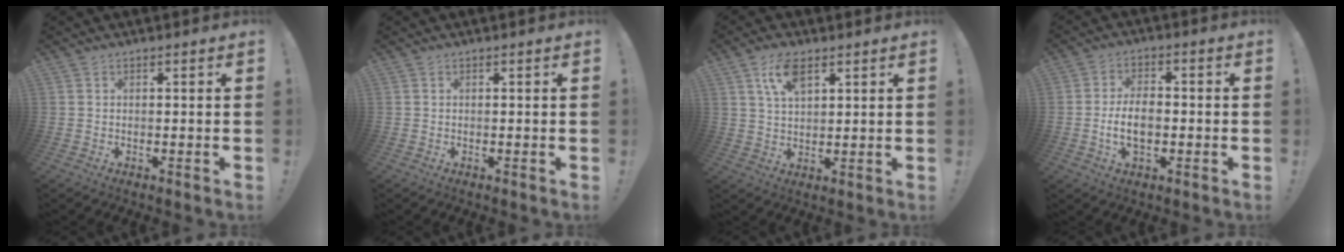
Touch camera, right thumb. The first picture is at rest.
{"total": 0.0}
{"total": 8.1, "force": [4.2, 3.9, 5.7], "torque": [-0.104, -0.004, 0.078]}
{"total": 8.3, "force": [-1.7, 4.7, 6.6], "torque": [-0.122, 0.001, -0.034]}